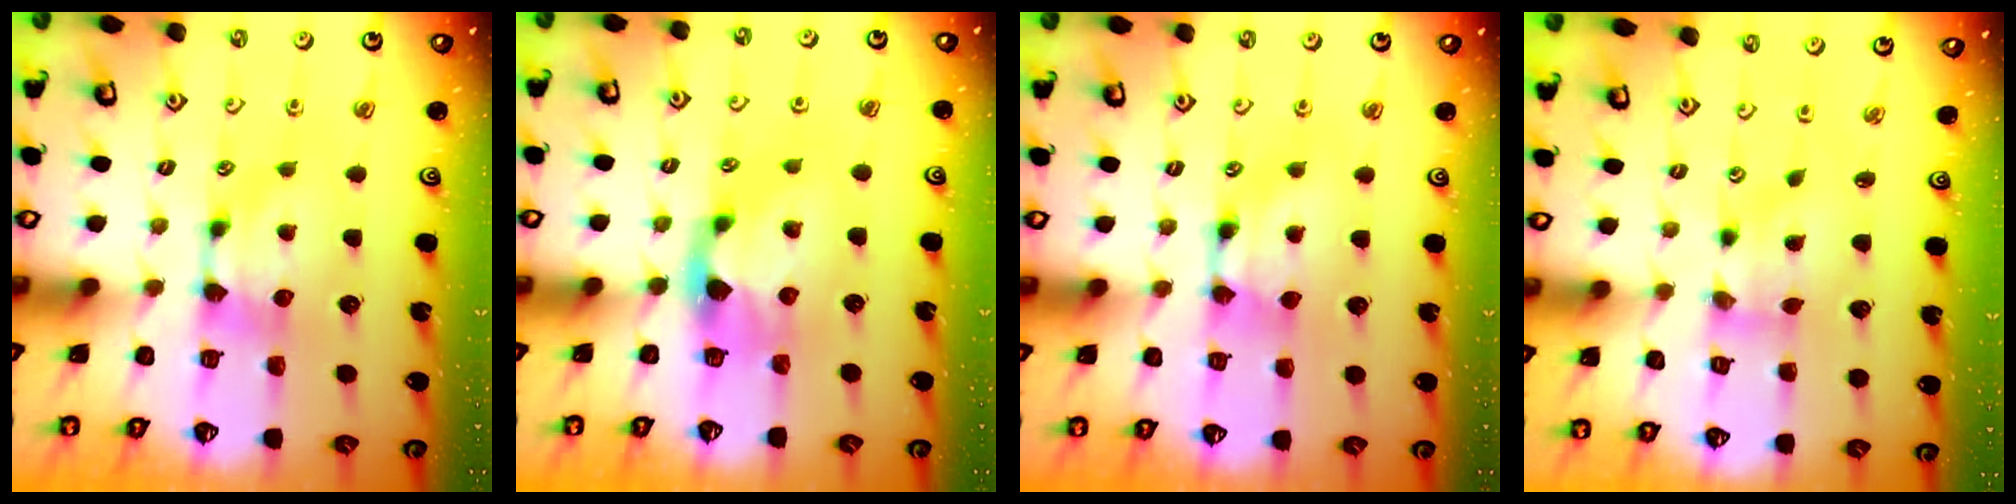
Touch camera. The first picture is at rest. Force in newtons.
{"total": 2.0, "press": 1.6, "slide": 1.2}
{"total": 1.5, "press": 1.5, "slide": 0.1}
{"total": 1.8, "press": 1.3, "slide": 1.3}